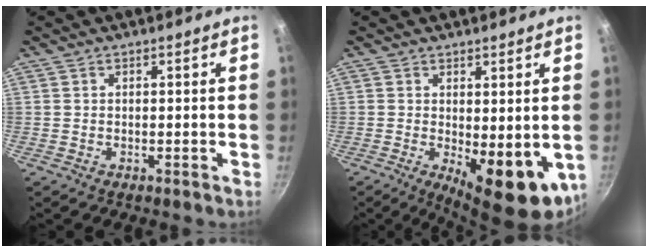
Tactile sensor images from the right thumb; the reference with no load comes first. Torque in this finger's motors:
{"motor_torque": [-0.21, 0.74, 1.29, -0.40, 0.07]}